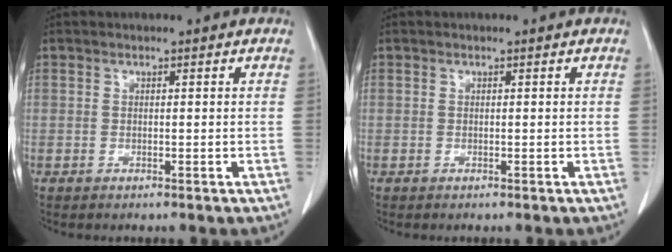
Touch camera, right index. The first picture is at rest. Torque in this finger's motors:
{"motor_torque": [0.00, 0.00, 0.00, 0.00]}